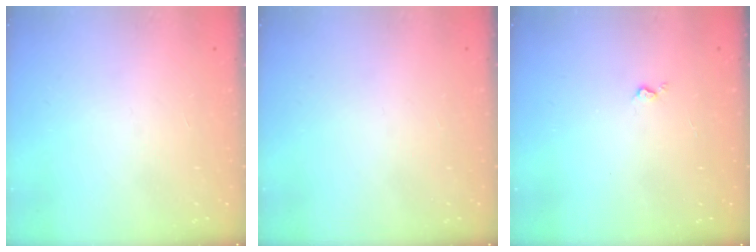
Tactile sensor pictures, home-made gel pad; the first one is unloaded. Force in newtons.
{"total": 0.0}
{"total": 2.9, "press": 2.9, "slide": 0.5}